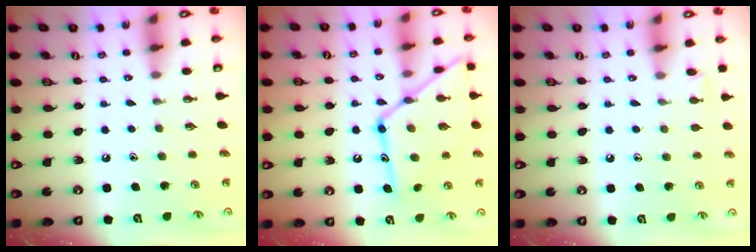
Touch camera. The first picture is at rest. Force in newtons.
{"total": 18.5, "press": 18.4, "slide": 1.7}
{"total": 5.9, "press": 5.9, "slide": 0.5}